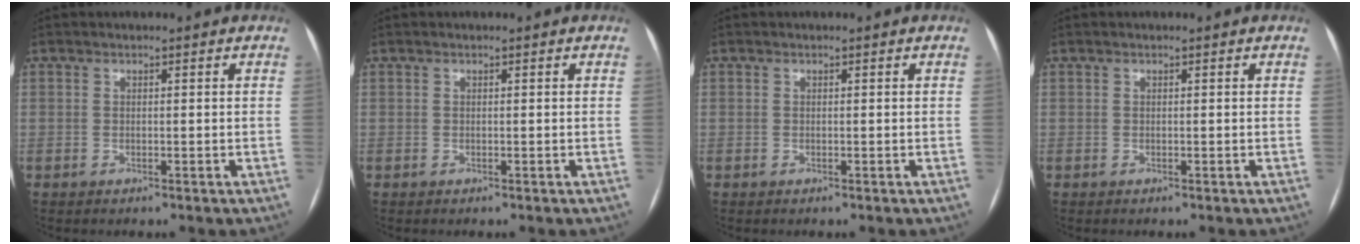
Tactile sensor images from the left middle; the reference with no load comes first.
{"total": 0.0}
{"total": 0.0}
{"total": 0.0}